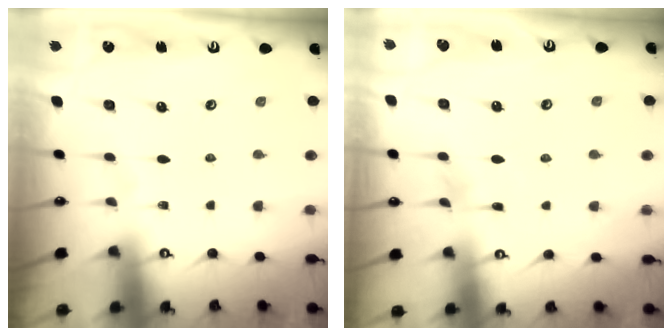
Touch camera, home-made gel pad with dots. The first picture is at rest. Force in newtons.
{"total": 5.1, "press": 5.0, "slide": 0.5}